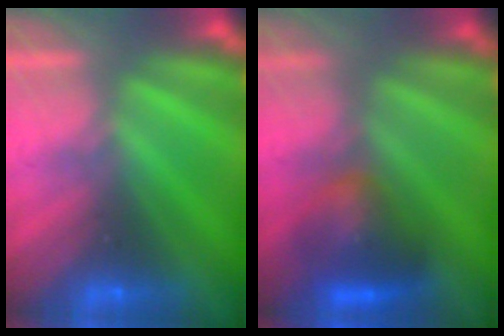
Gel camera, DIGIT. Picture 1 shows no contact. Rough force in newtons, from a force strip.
{"total": 6.0}